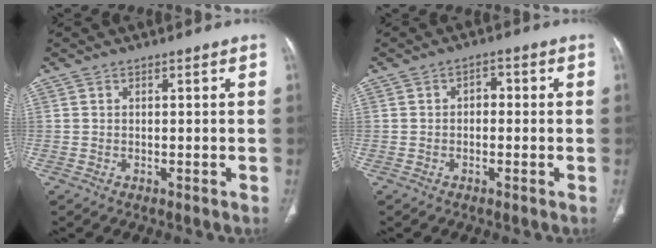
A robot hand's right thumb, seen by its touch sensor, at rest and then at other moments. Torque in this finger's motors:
{"motor_torque": [-0.45, 0.11, -0.05, -0.07, 0.03]}